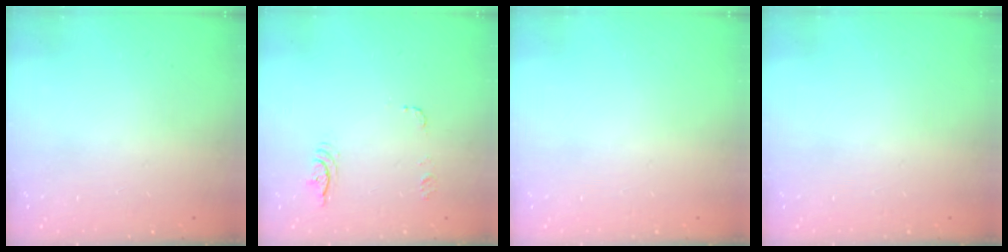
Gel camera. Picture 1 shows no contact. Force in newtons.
{"total": 6.0, "press": 6.0, "slide": 0.4}
{"total": 0.0}
{"total": 0.0}